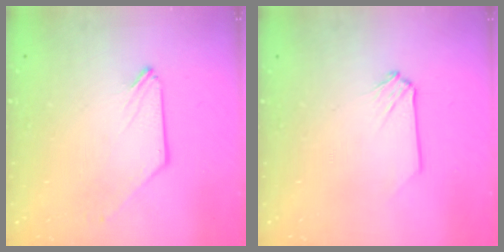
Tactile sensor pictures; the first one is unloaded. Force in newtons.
{"total": 0.0}